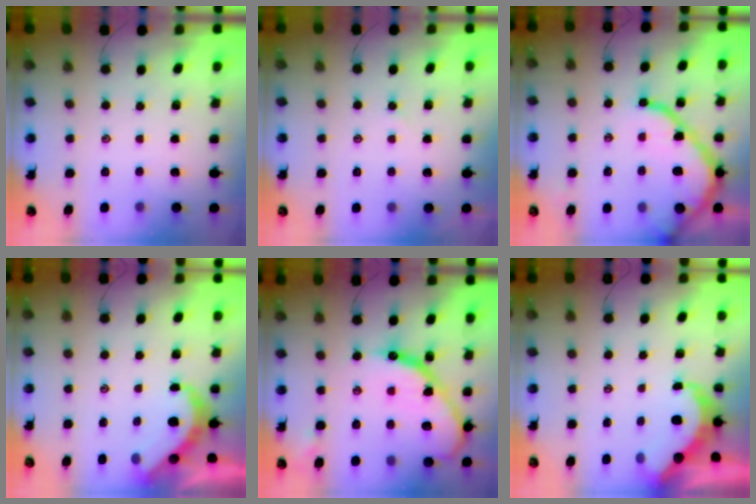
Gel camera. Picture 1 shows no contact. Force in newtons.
{"total": 1.4, "press": 1.4, "slide": 0.4}
{"total": 13.2, "press": 13.1, "slide": 1.5}
{"total": 5.5, "press": 5.5, "slide": 0.3}
{"total": 19.8, "press": 19.7, "slide": 1.6}
{"total": 6.3, "press": 6.3, "slide": 0.8}